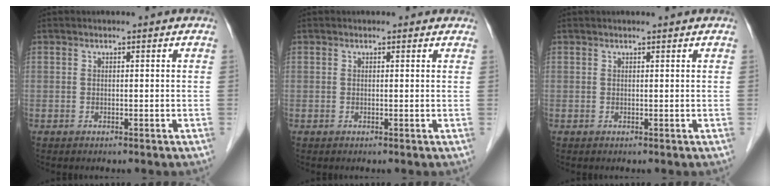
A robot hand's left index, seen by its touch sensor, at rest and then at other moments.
{"total": 1.0, "force": [0.8, 0.5, 0.2], "torque": [-0.006, 0.001, 0.003]}
{"total": 1.0, "force": [0.9, 0.0, 0.4], "torque": [-0.005, 0.008, 0.015]}